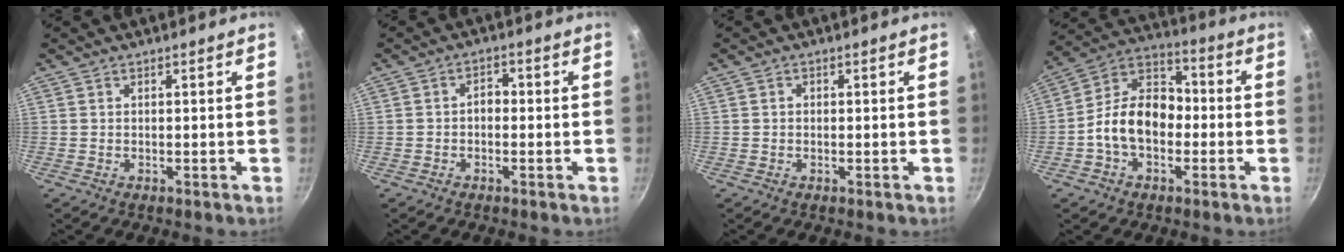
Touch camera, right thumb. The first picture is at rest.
{"total": 2.5, "force": [-0.6, 1.7, 1.7], "torque": [-0.017, 0.012, -0.014]}
{"total": 0.9, "force": [0.0, 0.8, 0.4], "torque": [-0.005, 0.005, -0.002]}
{"total": 13.2, "force": [-2.5, 9.2, 9.1], "torque": [-0.115, 0.046, -0.062]}